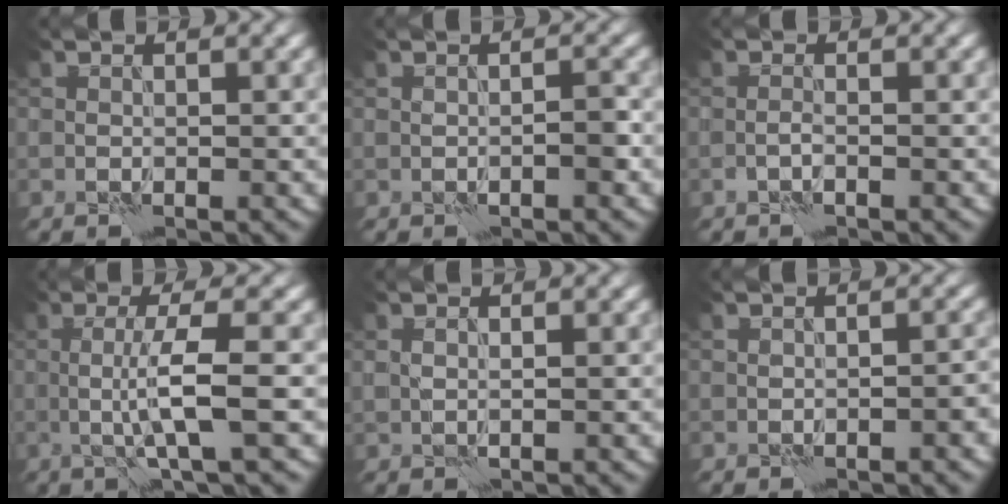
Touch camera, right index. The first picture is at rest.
{"total": 1.1, "force": [-0.6, 0.1, 0.9], "torque": [-0.012, 0.007, -0.011]}
{"total": 1.0, "force": [-0.7, 0.0, 0.7], "torque": [-0.013, 0.004, -0.016]}
{"total": 4.7, "force": [-0.5, 0.6, 4.7], "torque": [-0.083, 0.001, -0.013]}
{"total": 0.5, "force": [0.2, 0.1, 0.5], "torque": [-0.011, 0.000, 0.003]}
{"total": 1.0, "force": [-0.7, 0.2, 0.7], "torque": [-0.011, 0.006, -0.010]}